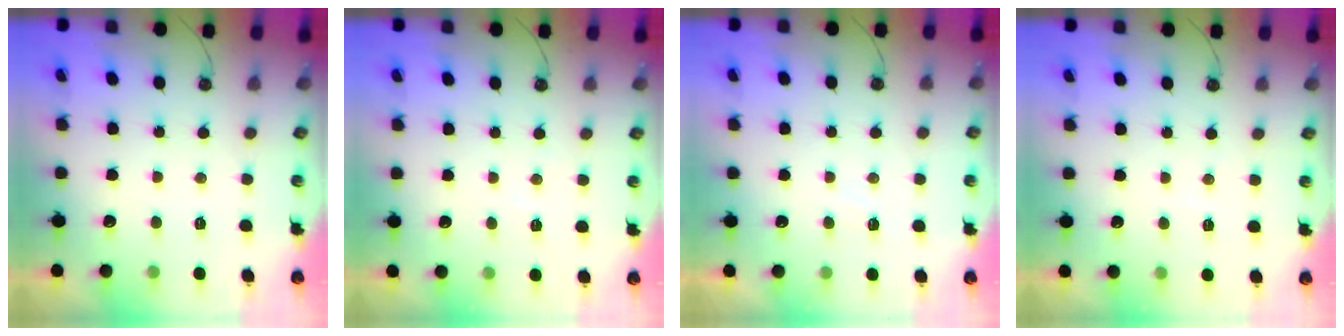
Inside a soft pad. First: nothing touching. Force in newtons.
{"total": 3.8, "press": 3.7, "slide": 0.6}
{"total": 4.8, "press": 4.8, "slide": 0.7}
{"total": 3.1, "press": 3.0, "slide": 0.5}